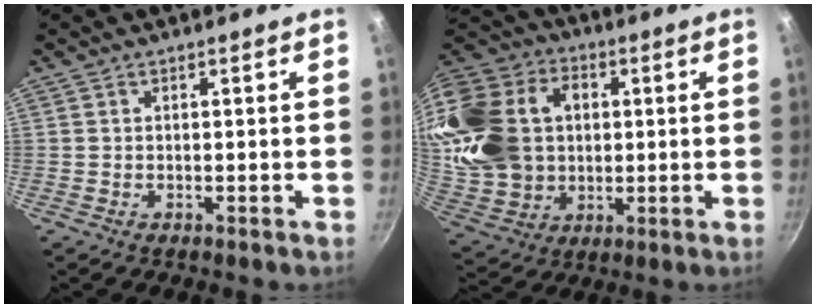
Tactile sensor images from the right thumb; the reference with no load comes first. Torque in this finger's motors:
{"motor_torque": [-0.20, 3.17, 0.26, 0.02, 0.55]}